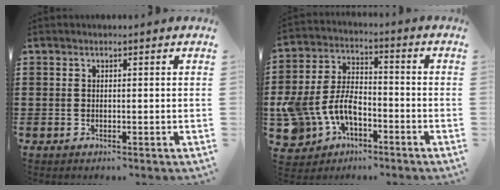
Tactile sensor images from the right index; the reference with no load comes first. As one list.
[{"total": 8.6, "force": [-3.7, 5.7, 5.3], "torque": [-0.151, 0.003, -0.077]}]